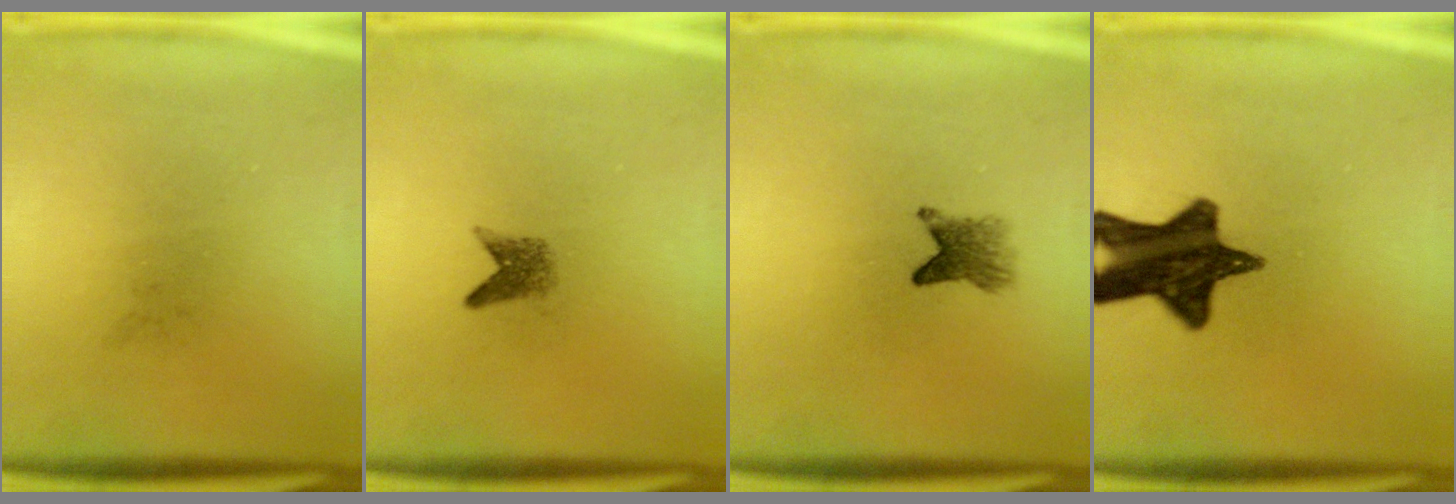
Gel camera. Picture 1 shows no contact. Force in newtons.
{"total": 1.9}
{"total": 3.1}
{"total": 14.3}